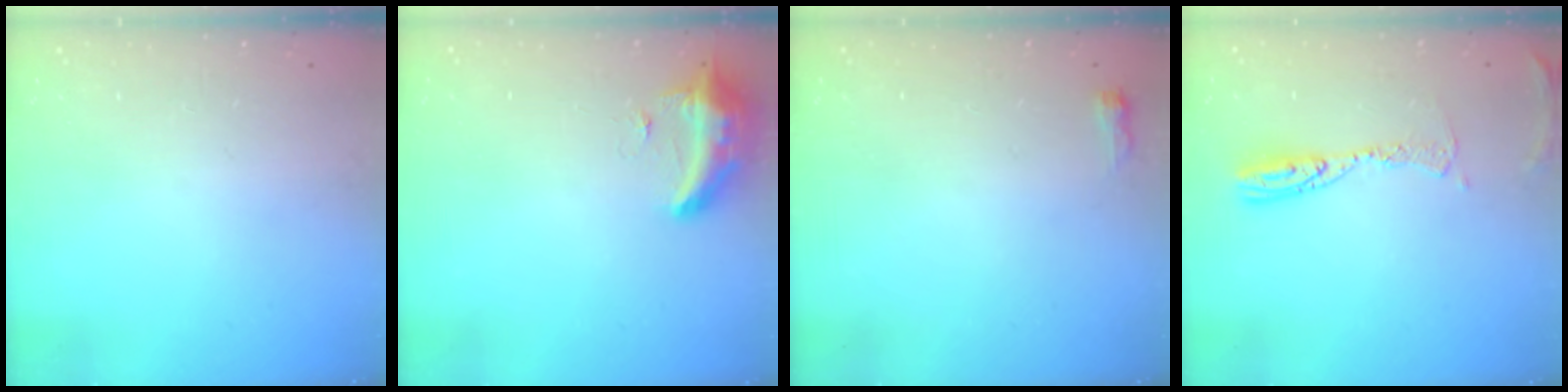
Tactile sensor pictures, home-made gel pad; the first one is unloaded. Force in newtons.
{"total": 12.6, "press": 10.6, "slide": 6.9}
{"total": 9.8, "press": 2.8, "slide": 9.4}
{"total": 9.5, "press": 9.4, "slide": 0.9}